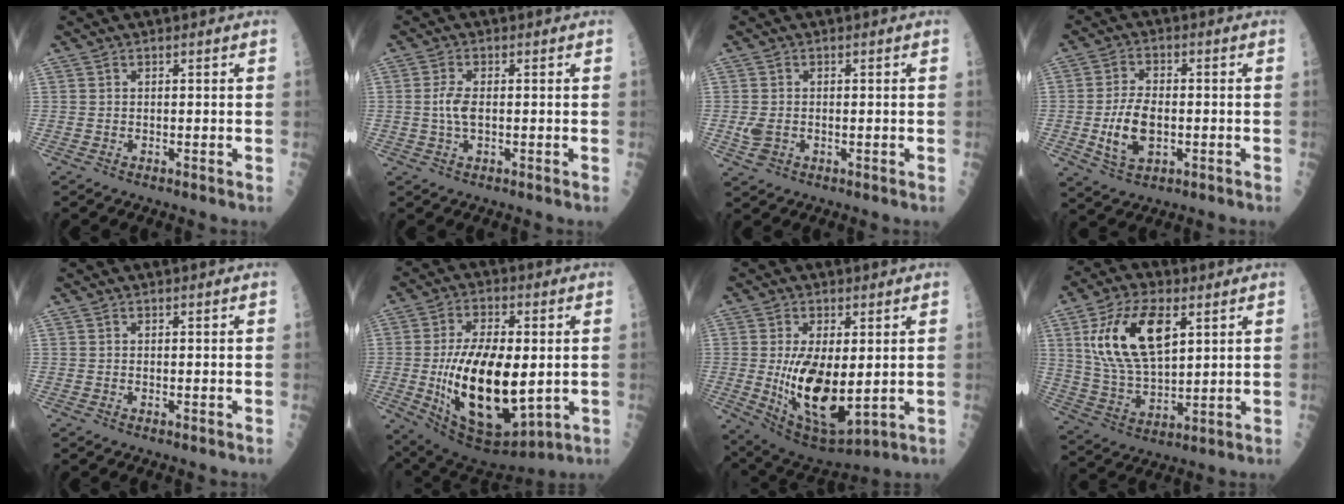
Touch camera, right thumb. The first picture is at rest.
{"total": 3.5, "force": [-0.1, 1.5, 3.2], "torque": [-0.068, 0.000, -0.002]}
{"total": 2.9, "force": [-0.3, 2.1, 2.0], "torque": [-0.040, -0.001, -0.002]}
{"total": 8.7, "force": [-1.6, 4.7, 7.2], "torque": [-0.128, 0.005, -0.025]}
{"total": 0.0}
{"total": 22.7, "force": [-1.8, 10.6, 19.9], "torque": [-0.349, -0.015, -0.007]}
{"total": 15.9, "force": [-0.4, 7.4, 14.1], "torque": [-0.239, -0.023, 0.018]}
{"total": 16.8, "force": [5.7, 7.9, 13.6], "torque": [-0.256, -0.011, 0.114]}